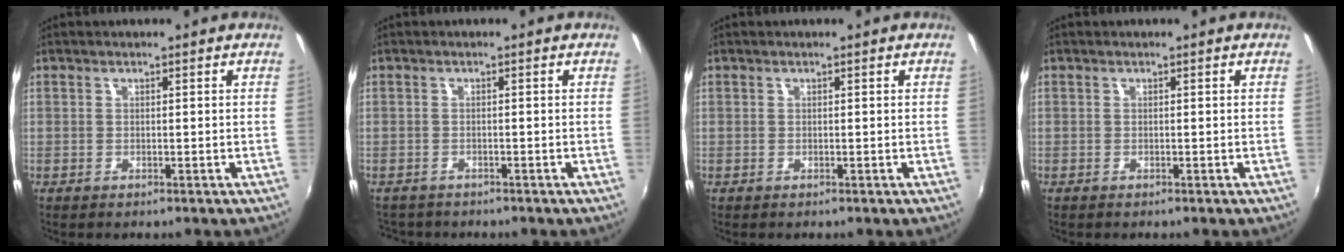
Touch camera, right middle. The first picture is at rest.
{"total": 4.1, "force": [-3.6, 1.7, 0.8], "torque": [-0.028, -0.011, -0.060]}
{"total": 0.0}
{"total": 0.0}